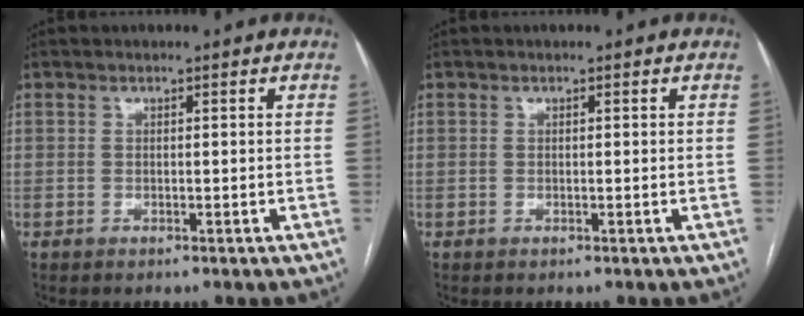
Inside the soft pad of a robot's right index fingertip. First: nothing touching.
{"total": 0.0}